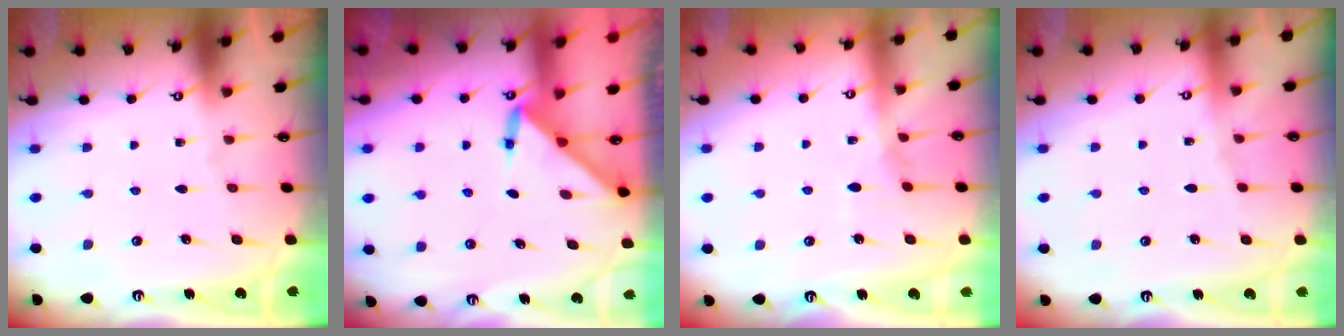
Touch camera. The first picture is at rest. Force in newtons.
{"total": 3.0, "press": 3.0, "slide": 0.3}
{"total": 7.1, "press": 7.1, "slide": 0.8}
{"total": 2.2, "press": 2.1, "slide": 0.5}